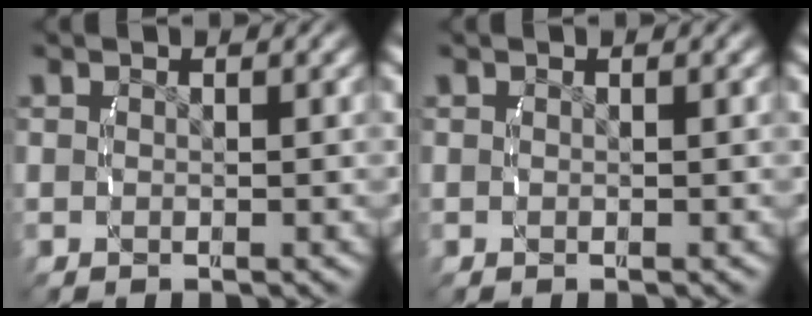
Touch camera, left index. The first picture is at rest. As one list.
[{"total": 0.0}]